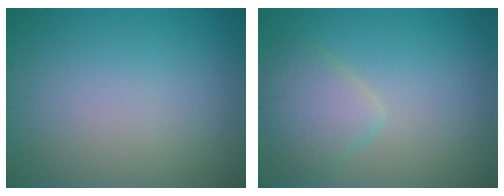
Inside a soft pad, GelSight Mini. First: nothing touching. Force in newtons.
{"total": 3.3, "press": 3.3, "slide": 0.1}